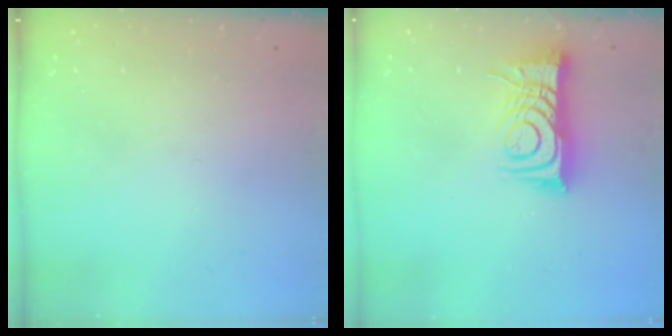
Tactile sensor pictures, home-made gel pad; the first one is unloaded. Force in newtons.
{"total": 10.6, "press": 10.5, "slide": 1.1}